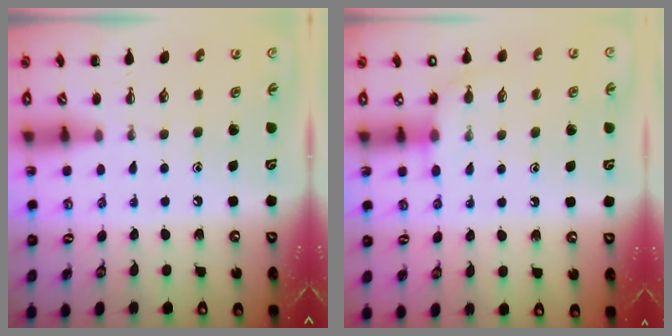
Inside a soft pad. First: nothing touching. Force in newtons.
{"total": 5.4, "press": 5.3, "slide": 1.3}